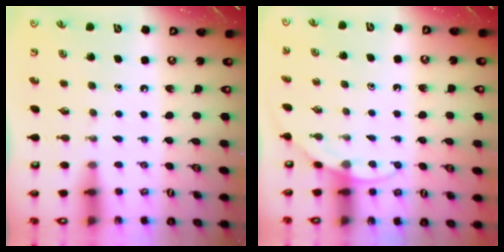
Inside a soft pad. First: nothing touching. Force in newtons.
{"total": 6.4, "press": 6.4, "slide": 0.3}